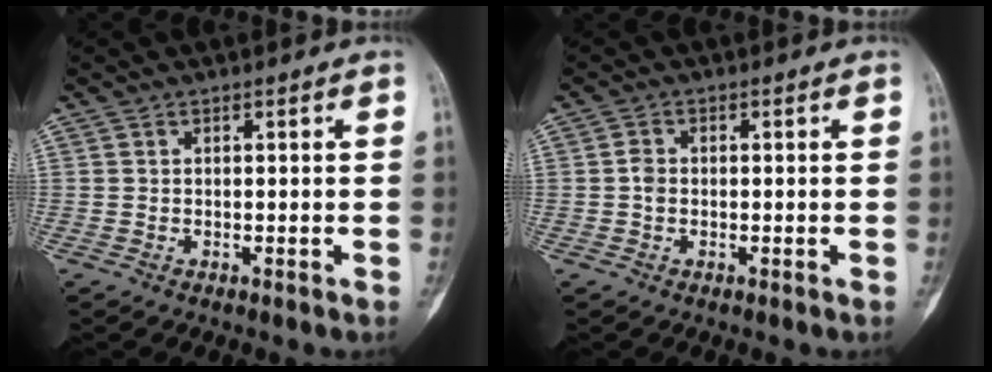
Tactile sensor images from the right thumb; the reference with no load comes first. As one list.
[{"total": 1.7, "force": [-0.3, 1.3, 1.0], "torque": [-0.012, 0.003, -0.009]}]